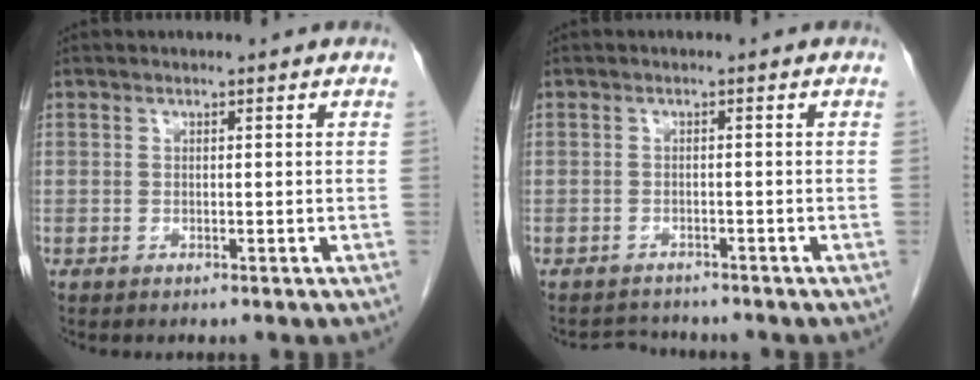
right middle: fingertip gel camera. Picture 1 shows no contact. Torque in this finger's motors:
{"motor_torque": [-0.60, -0.44, -0.10, -0.05]}